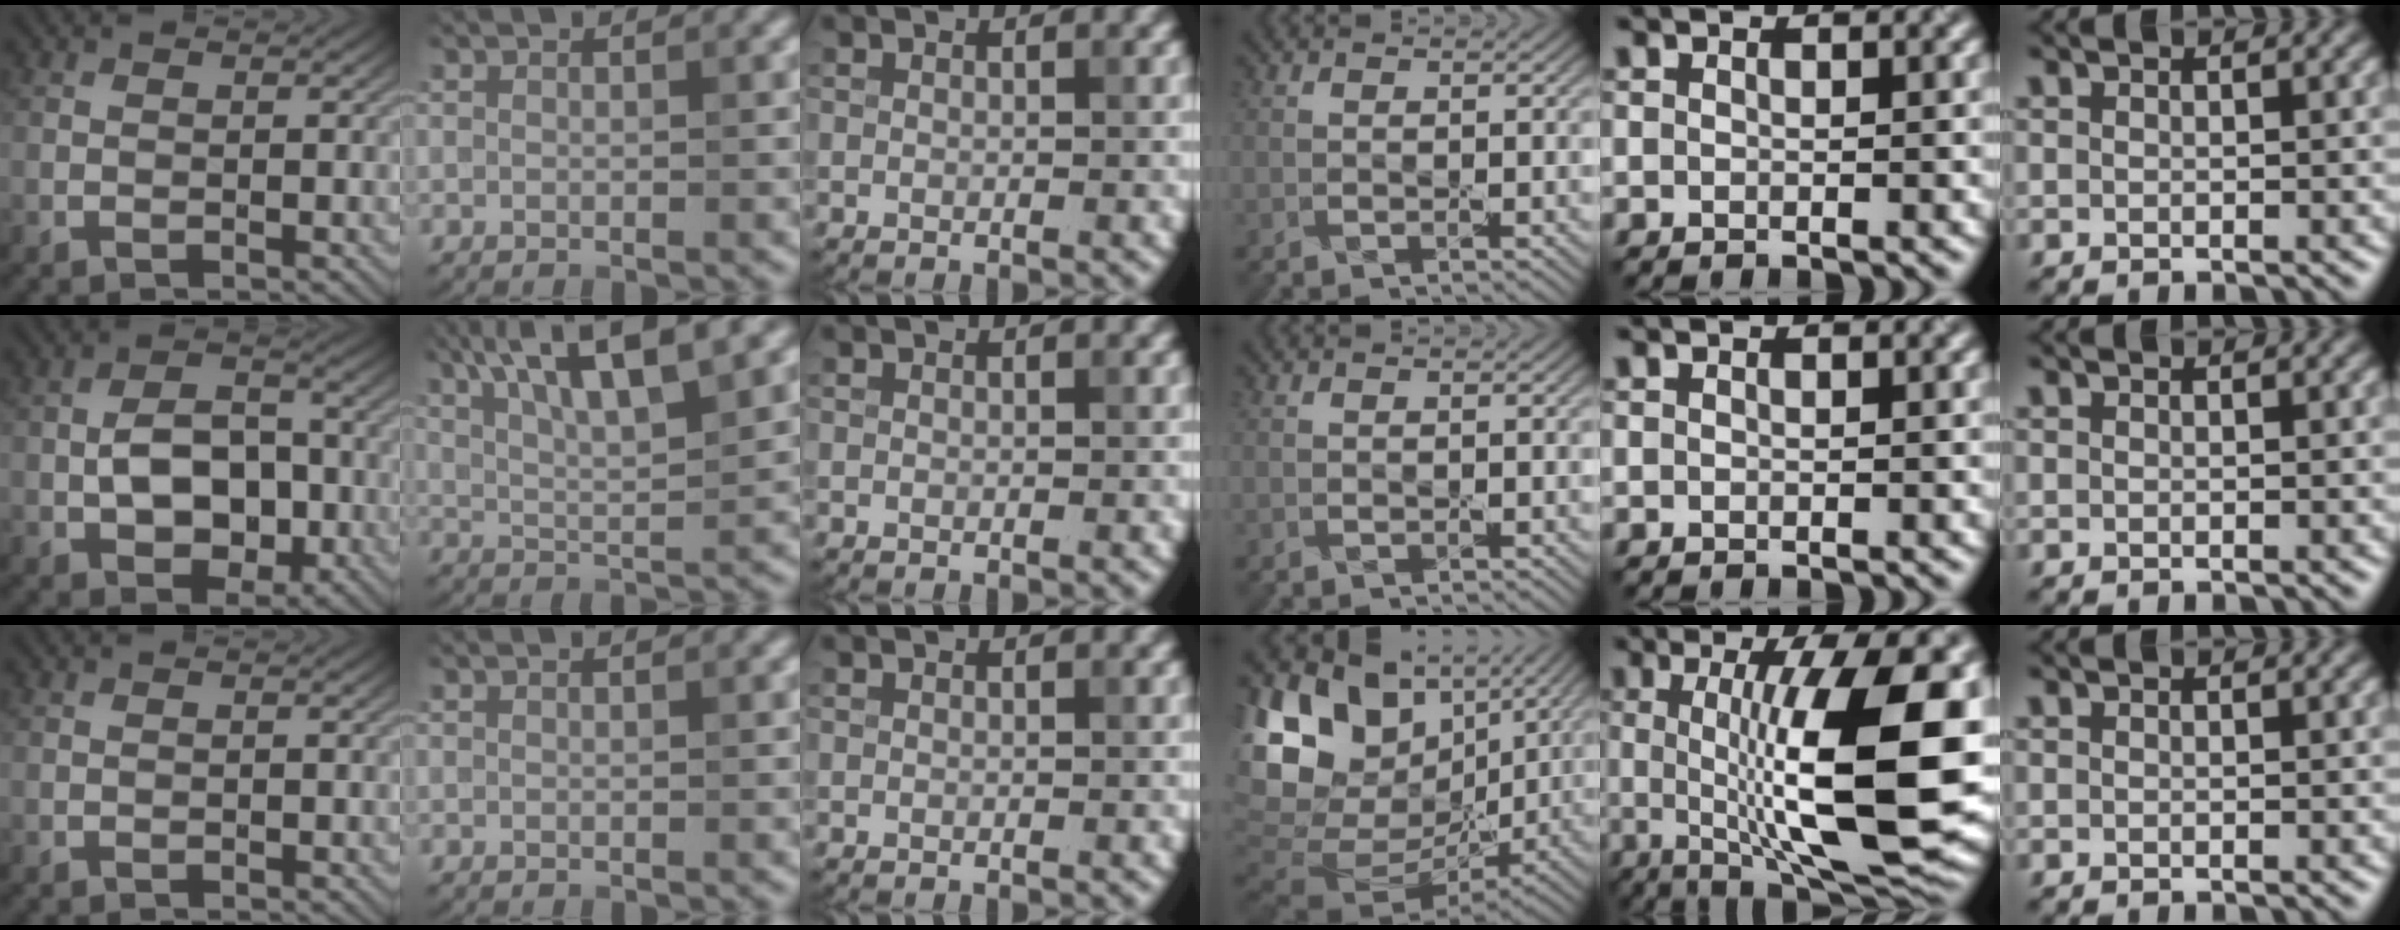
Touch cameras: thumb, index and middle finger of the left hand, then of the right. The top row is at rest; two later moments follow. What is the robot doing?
{"motion": "peel", "object": "postage stamp"}